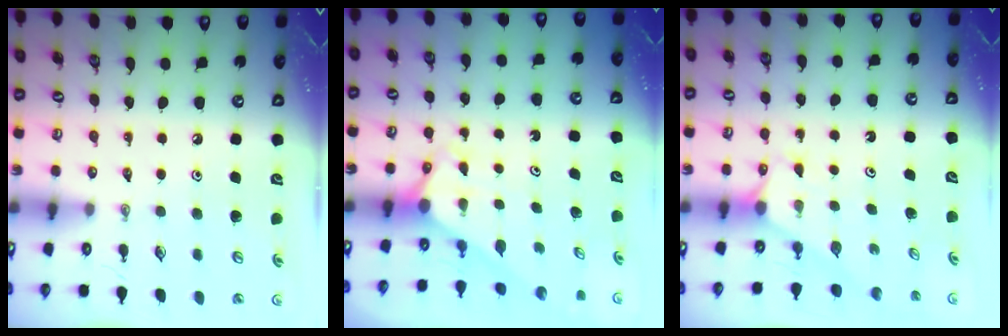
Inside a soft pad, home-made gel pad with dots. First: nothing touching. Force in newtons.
{"total": 3.0, "press": 3.0, "slide": 0.0}
{"total": 2.3, "press": 2.3, "slide": 0.2}